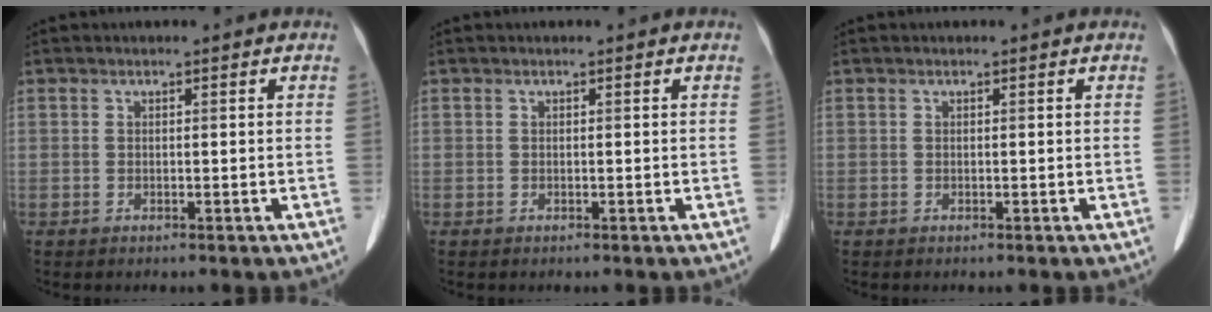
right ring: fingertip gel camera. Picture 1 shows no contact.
{"total": 0.0}
{"total": 0.0}